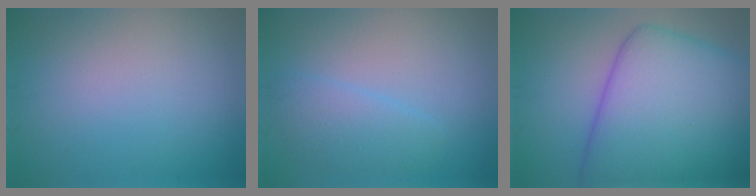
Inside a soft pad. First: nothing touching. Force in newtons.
{"total": 2.7, "press": 2.7, "slide": 0.1}
{"total": 14.2, "press": 14.2, "slide": 0.3}